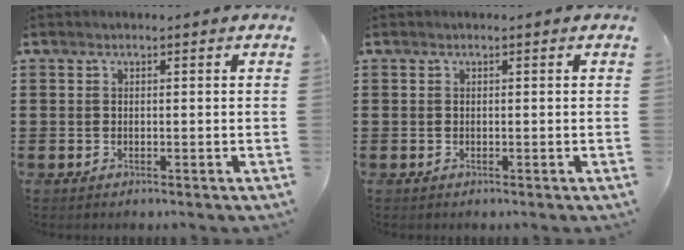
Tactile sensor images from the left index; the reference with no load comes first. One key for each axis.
{"total": 0.0}